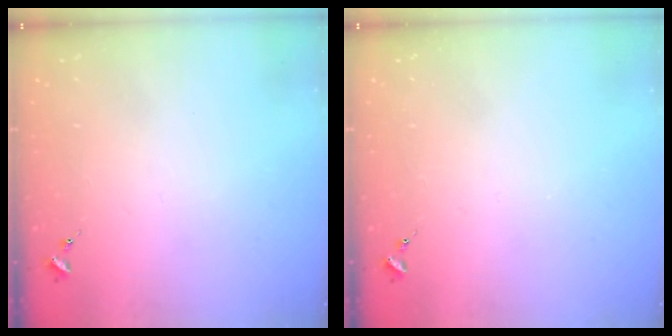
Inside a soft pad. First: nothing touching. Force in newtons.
{"total": 0.0}